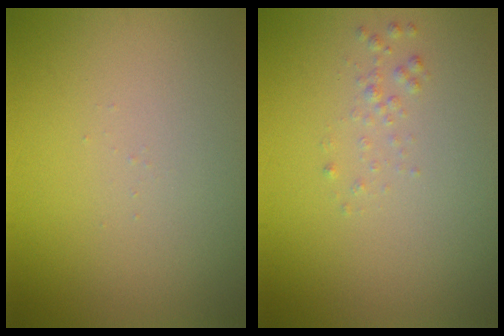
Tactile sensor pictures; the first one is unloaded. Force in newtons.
{"total": 0.8, "press": 0.8, "slide": 0.1}